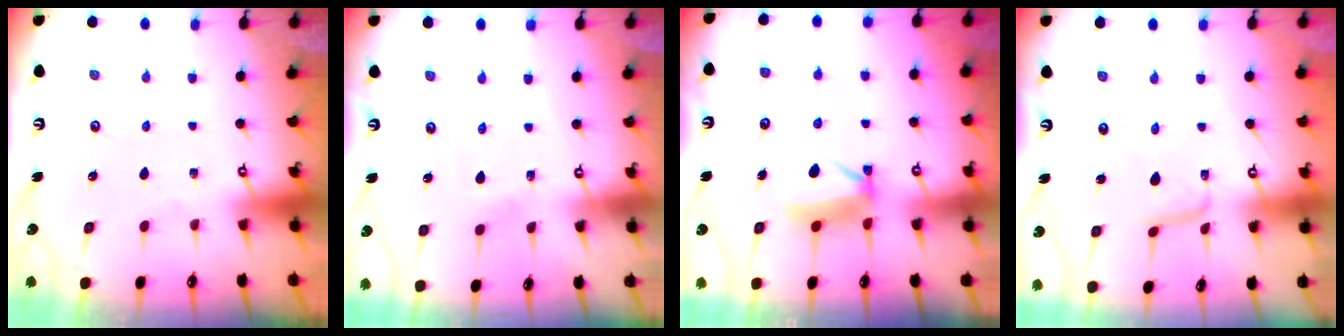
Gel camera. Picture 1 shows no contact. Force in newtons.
{"total": 3.2, "press": 3.2, "slide": 0.4}
{"total": 6.9, "press": 6.8, "slide": 0.9}
{"total": 9.4, "press": 9.4, "slide": 0.7}